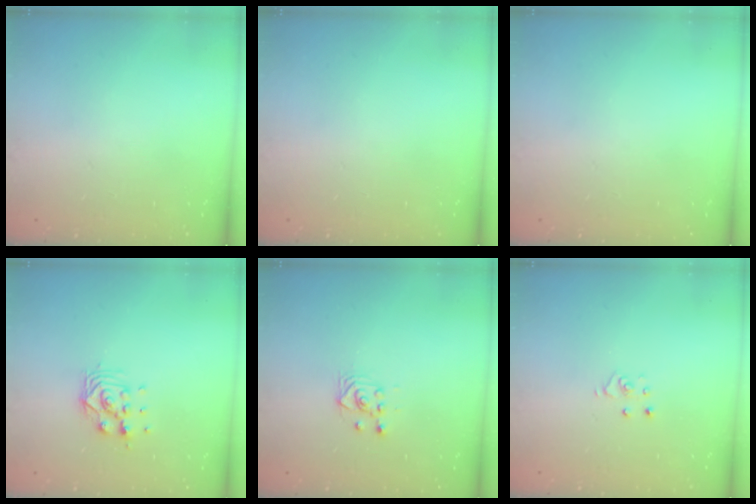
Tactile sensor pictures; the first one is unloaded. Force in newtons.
{"total": 0.0}
{"total": 0.0}
{"total": 7.8, "press": 7.8, "slide": 0.6}
{"total": 3.2, "press": 3.1, "slide": 0.7}
{"total": 3.6, "press": 3.6, "slide": 0.2}